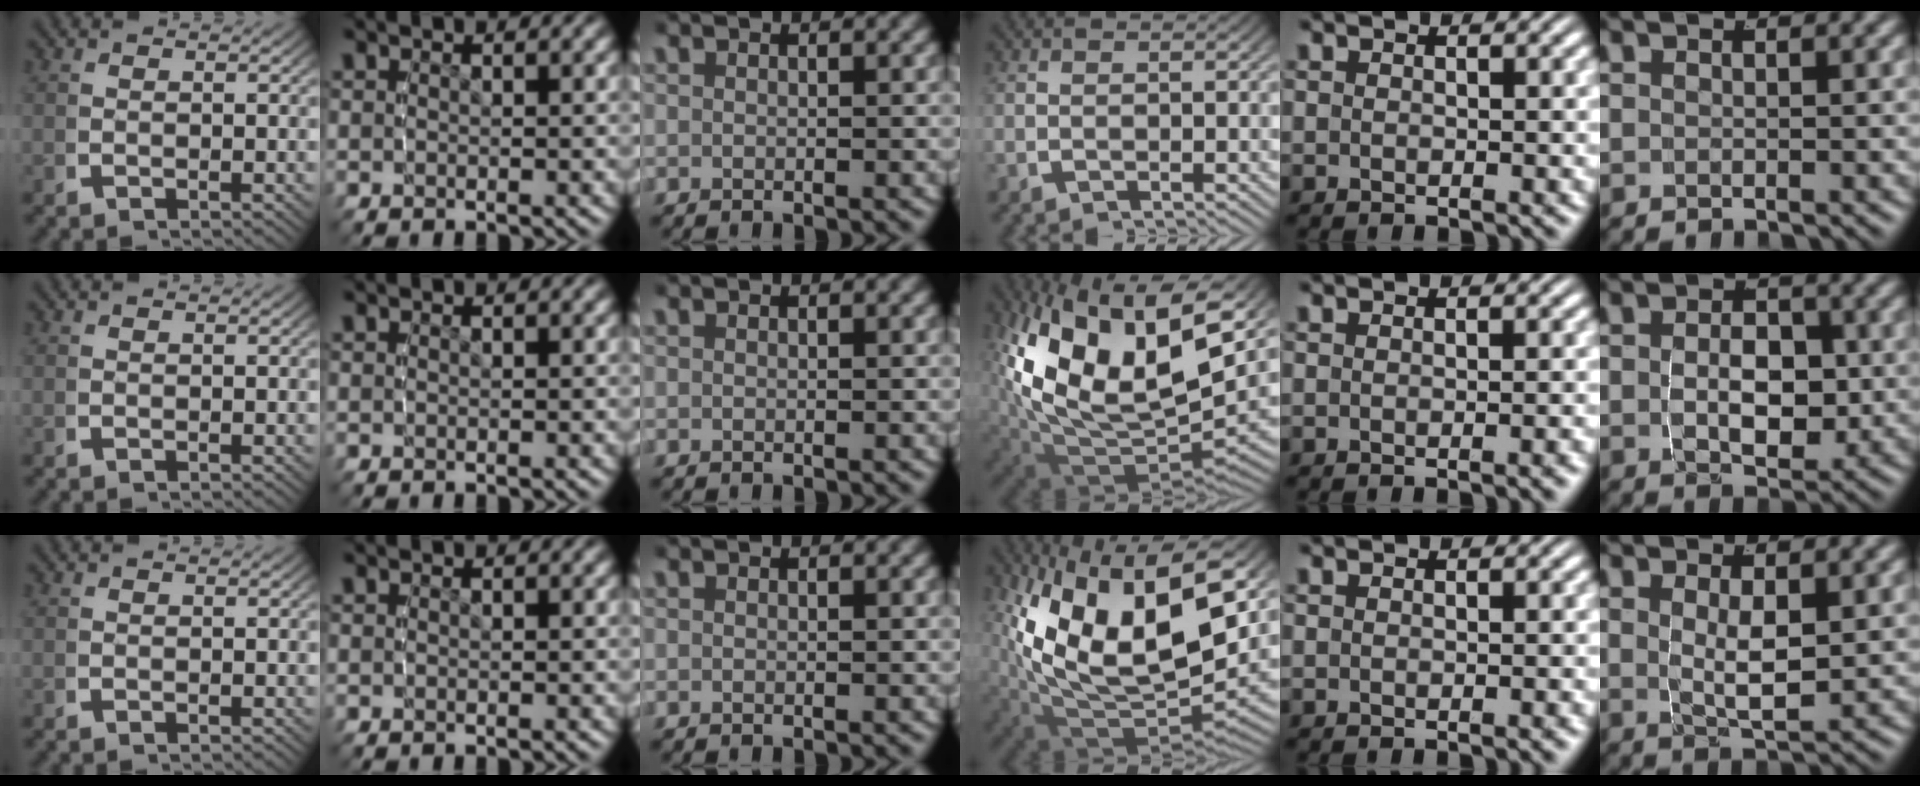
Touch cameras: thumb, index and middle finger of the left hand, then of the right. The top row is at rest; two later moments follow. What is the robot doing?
{"motion": "lift_and_place", "object": "tape"}